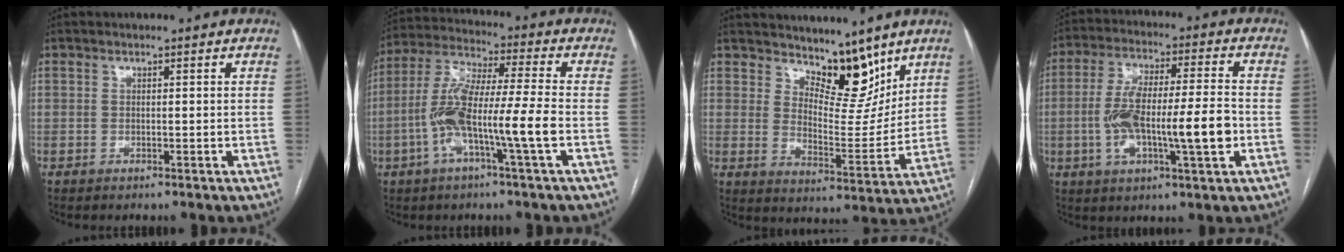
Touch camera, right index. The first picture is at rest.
{"total": 12.7, "force": [-3.6, 0.2, 12.2], "torque": [-0.248, 0.010, -0.076]}
{"total": 10.3, "force": [7.8, 4.0, 5.4], "torque": [-0.074, -0.016, 0.135]}
{"total": 14.4, "force": [-2.7, 2.3, 13.9], "torque": [-0.255, 0.012, -0.045]}